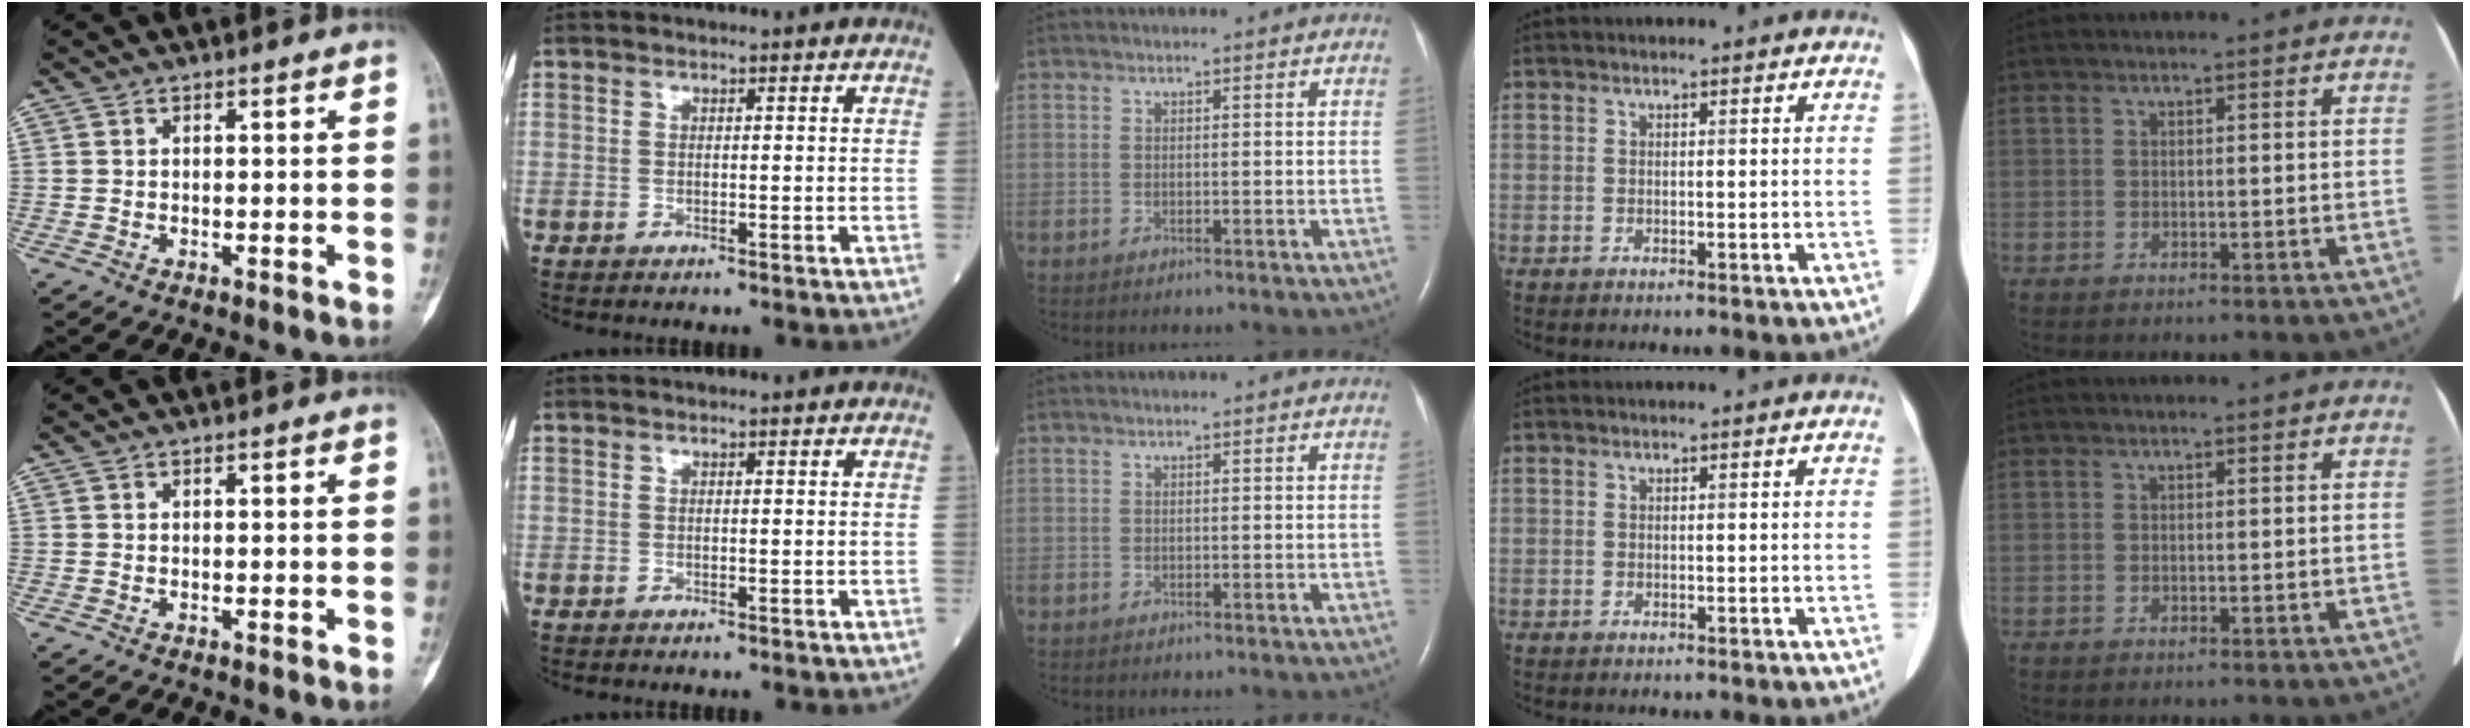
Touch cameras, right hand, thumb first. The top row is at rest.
{}